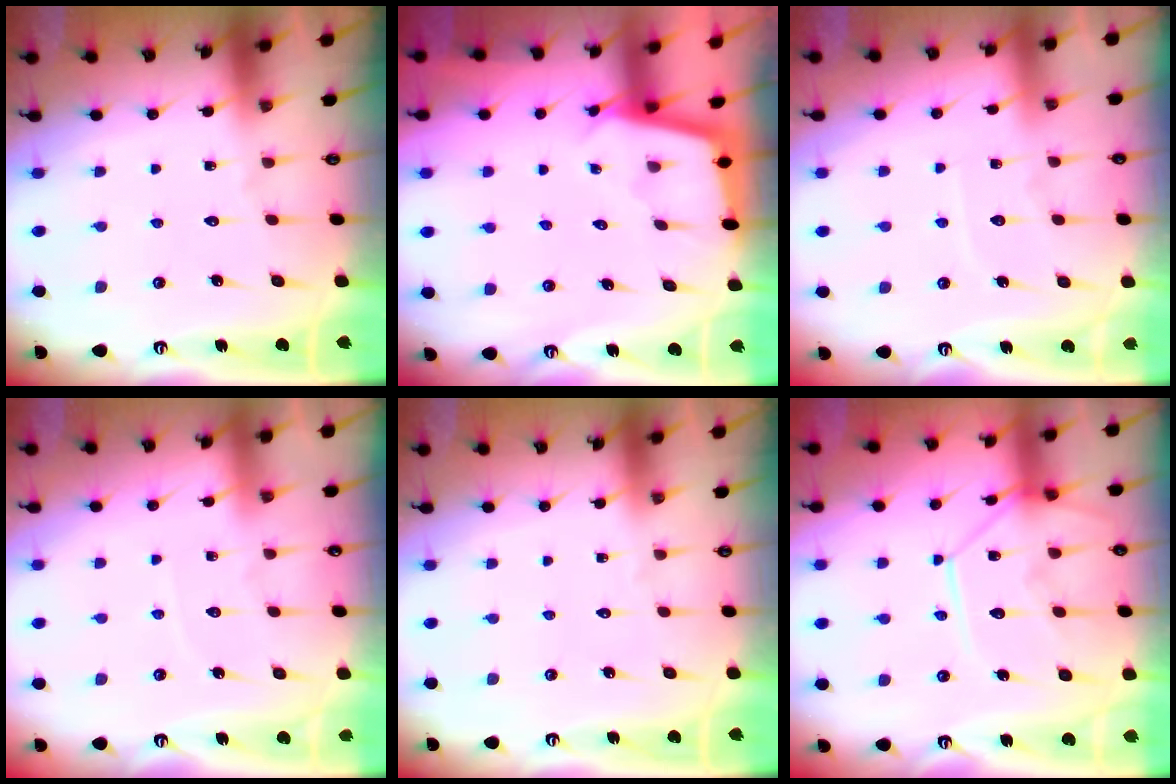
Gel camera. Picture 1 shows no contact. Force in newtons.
{"total": 2.5, "press": 2.5, "slide": 0.2}
{"total": 4.9, "press": 4.9, "slide": 0.4}
{"total": 2.7, "press": 2.6, "slide": 0.4}
{"total": 0.0}
{"total": 13.2, "press": 13.1, "slide": 1.6}